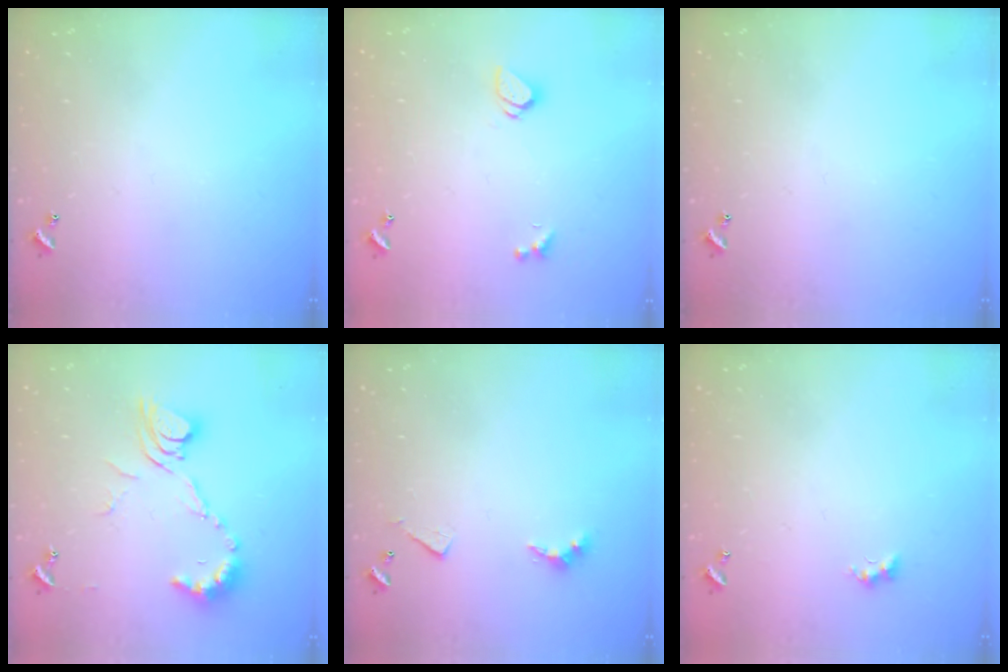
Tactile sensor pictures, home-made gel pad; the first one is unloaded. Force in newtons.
{"total": 1.3, "press": 1.2, "slide": 0.4}
{"total": 0.0}
{"total": 10.4, "press": 10.3, "slide": 0.9}
{"total": 4.5, "press": 4.5, "slide": 0.8}
{"total": 2.7, "press": 2.6, "slide": 0.6}